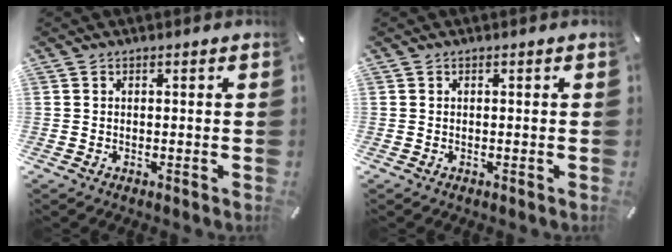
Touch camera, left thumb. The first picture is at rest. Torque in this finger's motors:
{"motor_torque": [0.02, 0.02, -0.02, -0.01, 0.00]}